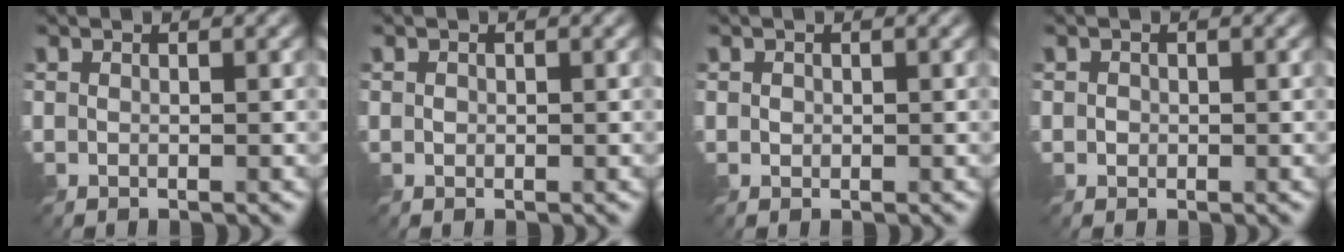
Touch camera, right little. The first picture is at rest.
{"total": 0.5, "force": [0.1, 0.5, 0.1], "torque": [-0.001, -0.002, 0.002]}
{"total": 0.6, "force": [0.1, 0.6, 0.1], "torque": [-0.002, -0.001, 0.002]}
{"total": 0.8, "force": [-0.1, 0.8, 0.1], "torque": [0.000, -0.003, -0.002]}